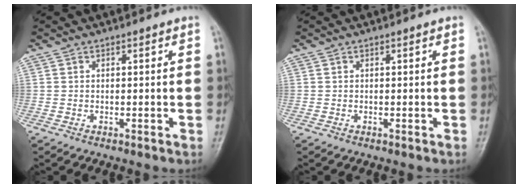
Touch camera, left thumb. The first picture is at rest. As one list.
[{"total": 0.0}]